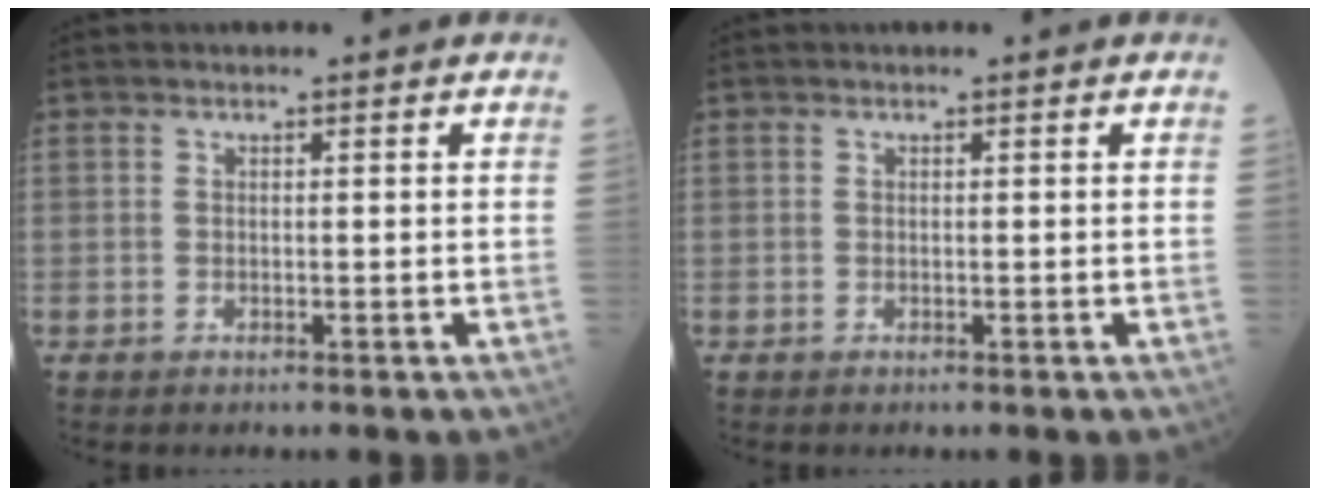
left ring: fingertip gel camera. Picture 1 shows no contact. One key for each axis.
{"total": 0.0}